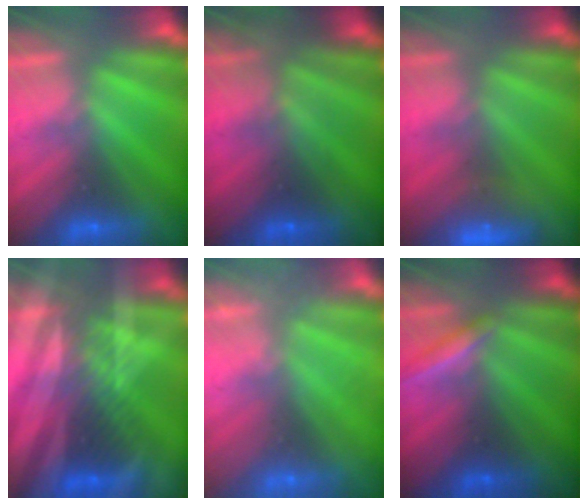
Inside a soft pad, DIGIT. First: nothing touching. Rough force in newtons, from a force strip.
{"total": 8.7}
{"total": 6.6}
{"total": 3.1}
{"total": 2.5}
{"total": 1.9}